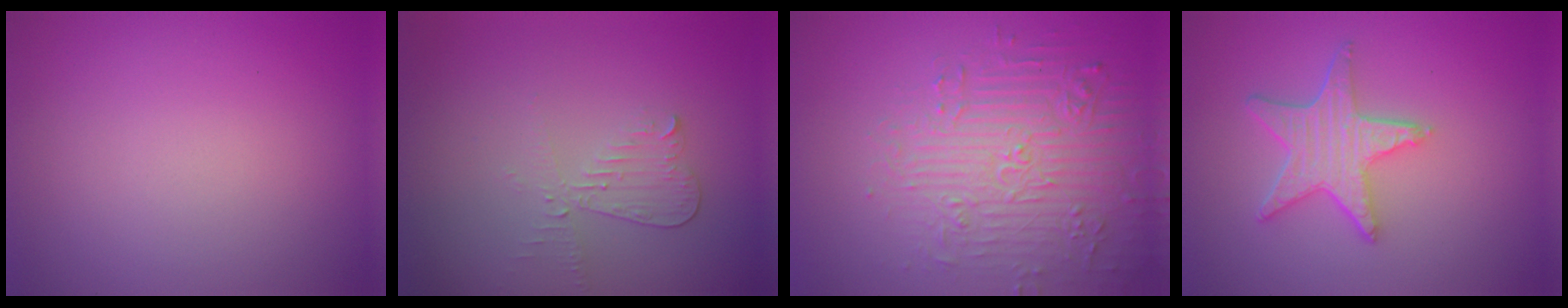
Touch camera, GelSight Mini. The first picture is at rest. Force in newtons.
{"total": 2.1, "press": 2.1, "slide": 0.4}
{"total": 4.8, "press": 4.7, "slide": 1.1}
{"total": 4.5, "press": 3.7, "slide": 2.6}